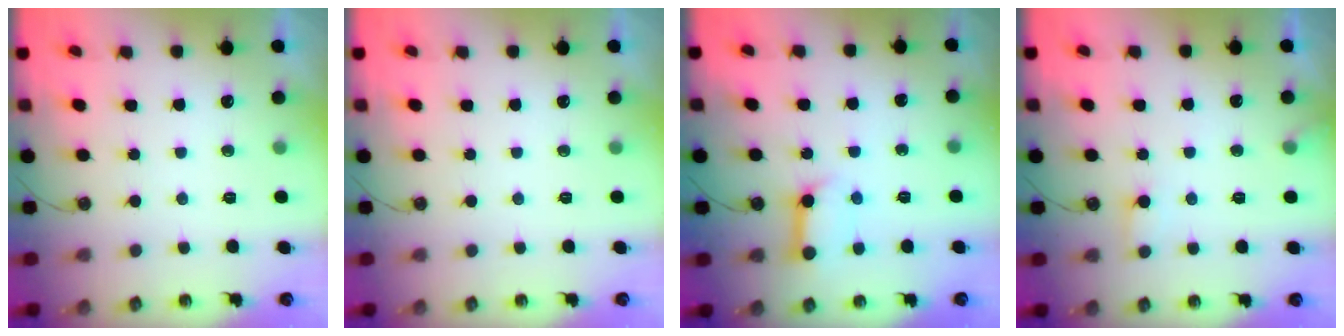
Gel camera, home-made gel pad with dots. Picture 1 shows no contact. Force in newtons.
{"total": 0.0}
{"total": 9.6, "press": 9.5, "slide": 1.1}
{"total": 6.6, "press": 6.6, "slide": 0.3}